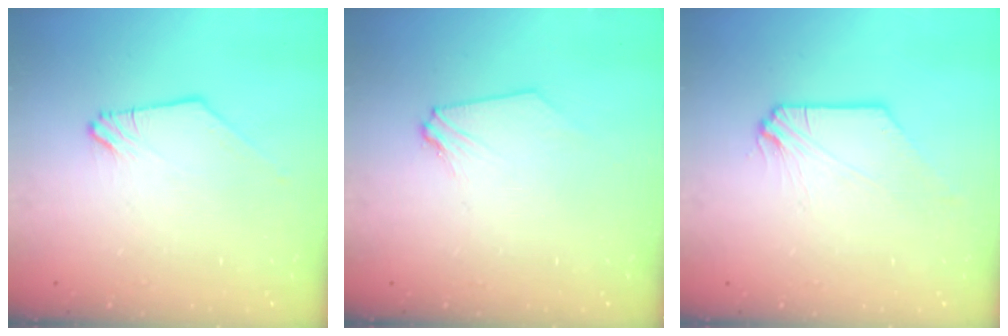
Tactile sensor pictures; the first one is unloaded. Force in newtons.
{"total": 0.0}
{"total": 0.0}